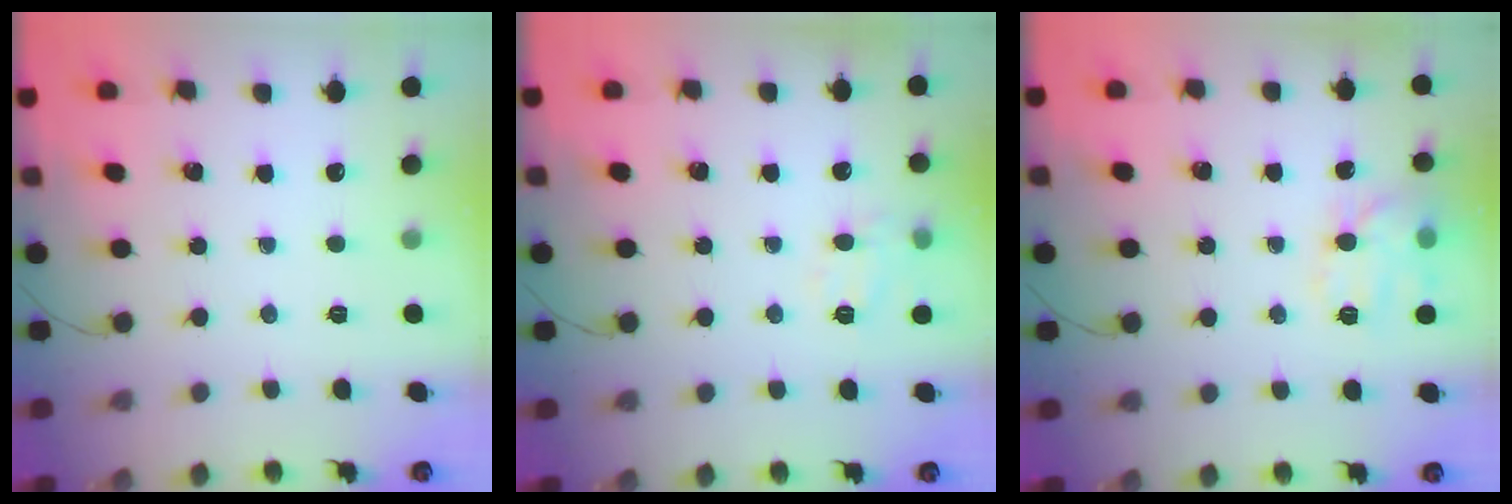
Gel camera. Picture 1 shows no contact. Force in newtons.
{"total": 8.7, "press": 8.5, "slide": 1.4}
{"total": 11.3, "press": 11.3, "slide": 0.6}